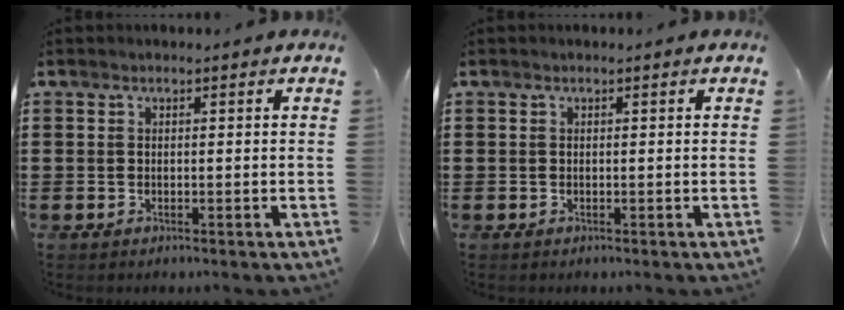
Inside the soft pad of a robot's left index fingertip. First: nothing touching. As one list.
[{"total": 0.0}]